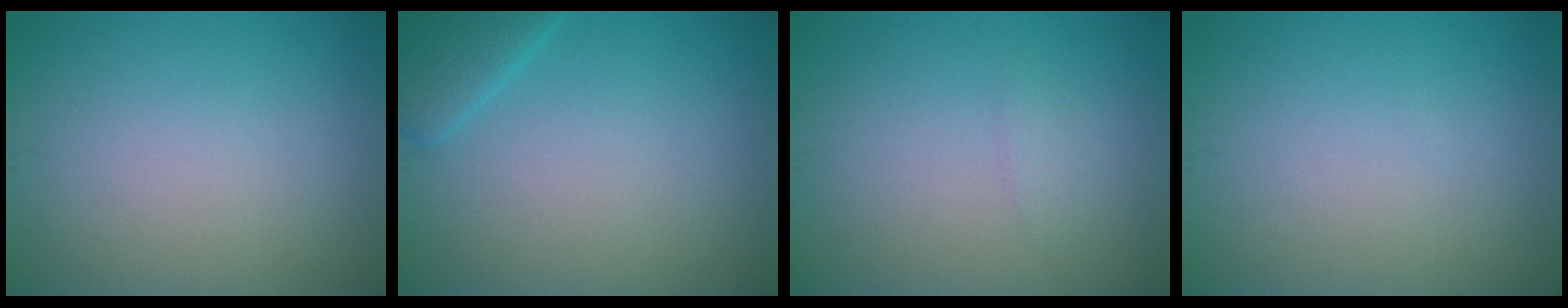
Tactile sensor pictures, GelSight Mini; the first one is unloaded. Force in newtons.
{"total": 2.3, "press": 2.3, "slide": 0.2}
{"total": 0.8, "press": 0.8, "slide": 0.1}
{"total": 0.0}